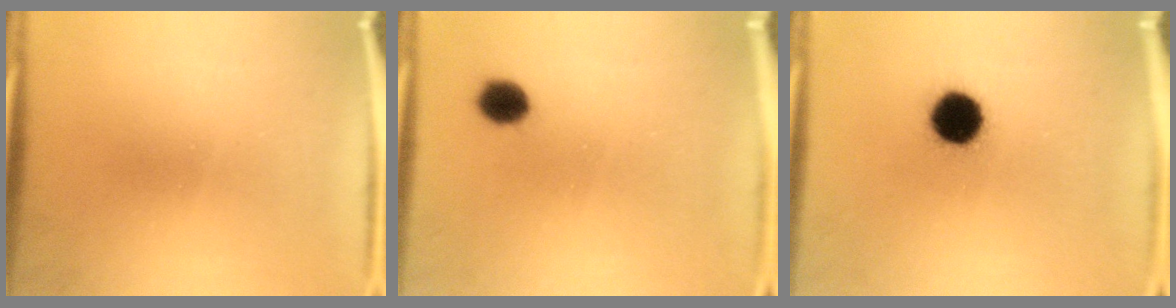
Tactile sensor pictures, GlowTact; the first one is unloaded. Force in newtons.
{"total": 4.5}
{"total": 10.5}